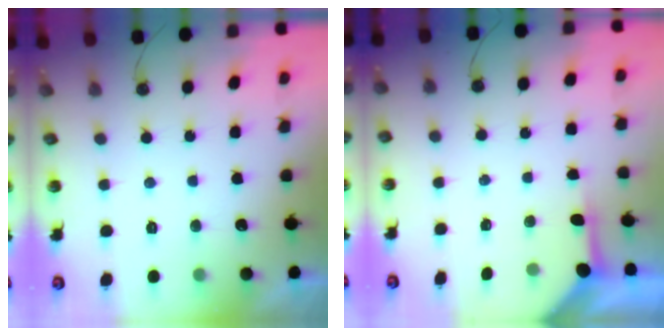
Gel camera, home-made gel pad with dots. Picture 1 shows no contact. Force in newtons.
{"total": 3.8, "press": 3.7, "slide": 0.4}